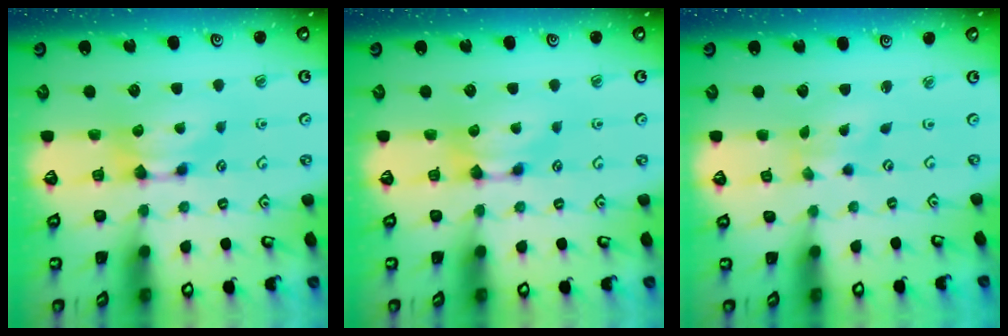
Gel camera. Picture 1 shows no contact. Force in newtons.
{"total": 0.0}
{"total": 2.7, "press": 2.5, "slide": 0.9}